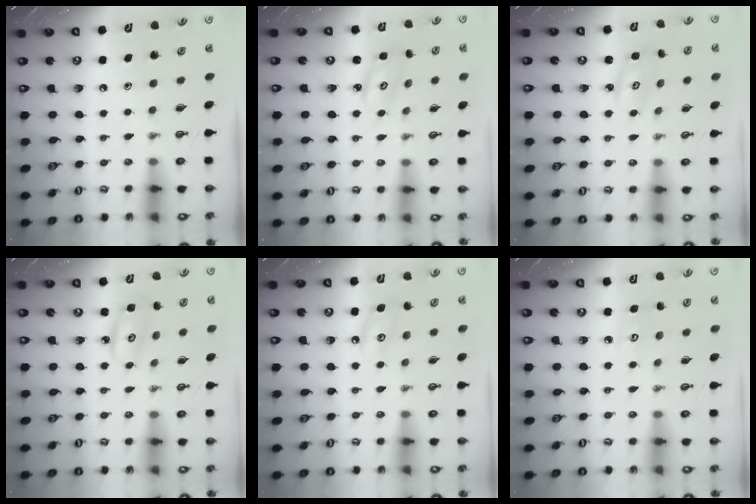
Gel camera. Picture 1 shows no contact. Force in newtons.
{"total": 2.2, "press": 2.2, "slide": 0.2}
{"total": 2.8, "press": 2.8, "slide": 0.4}
{"total": 3.5, "press": 3.5, "slide": 0.4}
{"total": 6.3, "press": 6.3, "slide": 0.8}
{"total": 3.8, "press": 3.8, "slide": 0.4}